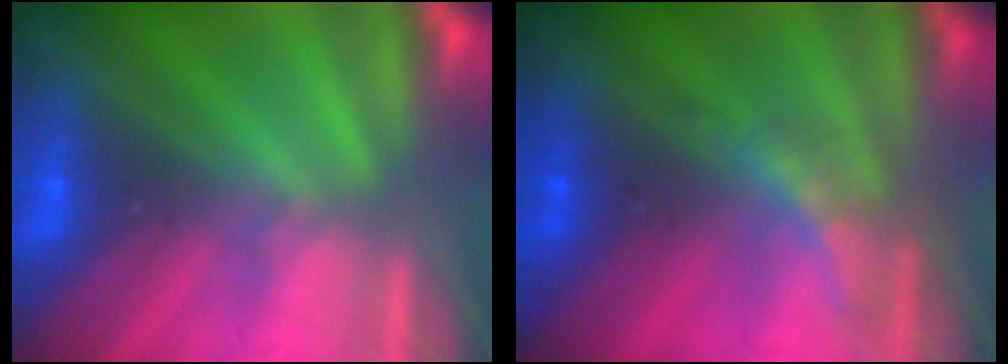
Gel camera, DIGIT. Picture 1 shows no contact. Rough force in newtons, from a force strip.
{"total": 2.2}